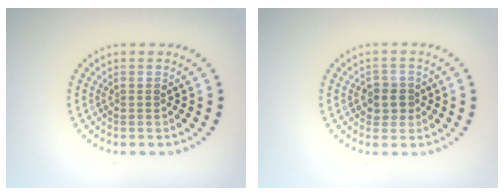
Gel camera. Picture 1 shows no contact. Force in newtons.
{"total": 2.1, "press": 1.9, "slide": 0.8}